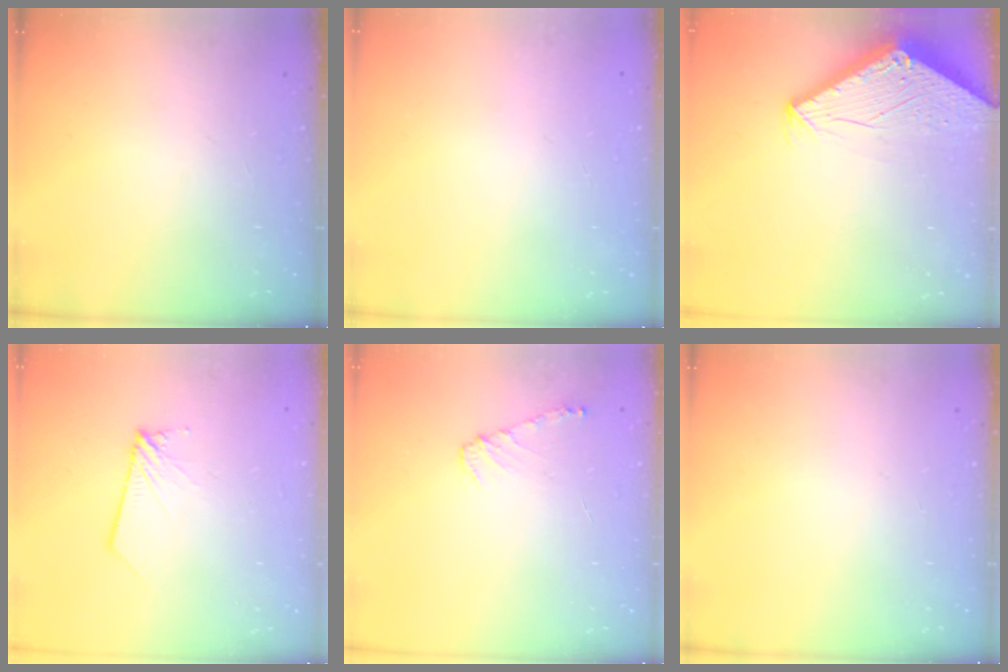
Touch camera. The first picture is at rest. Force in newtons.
{"total": 0.7, "press": 0.3, "slide": 0.7}
{"total": 2.8, "press": 2.8, "slide": 0.1}
{"total": 2.7, "press": 2.7, "slide": 0.2}
{"total": 6.4, "press": 6.3, "slide": 0.6}
{"total": 0.0}